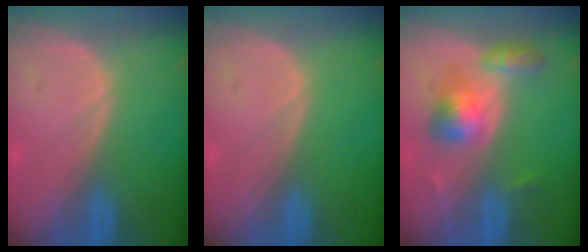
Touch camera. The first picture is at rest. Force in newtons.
{"total": 0.0}
{"total": 5.6, "press": 5.4, "slide": 1.5}